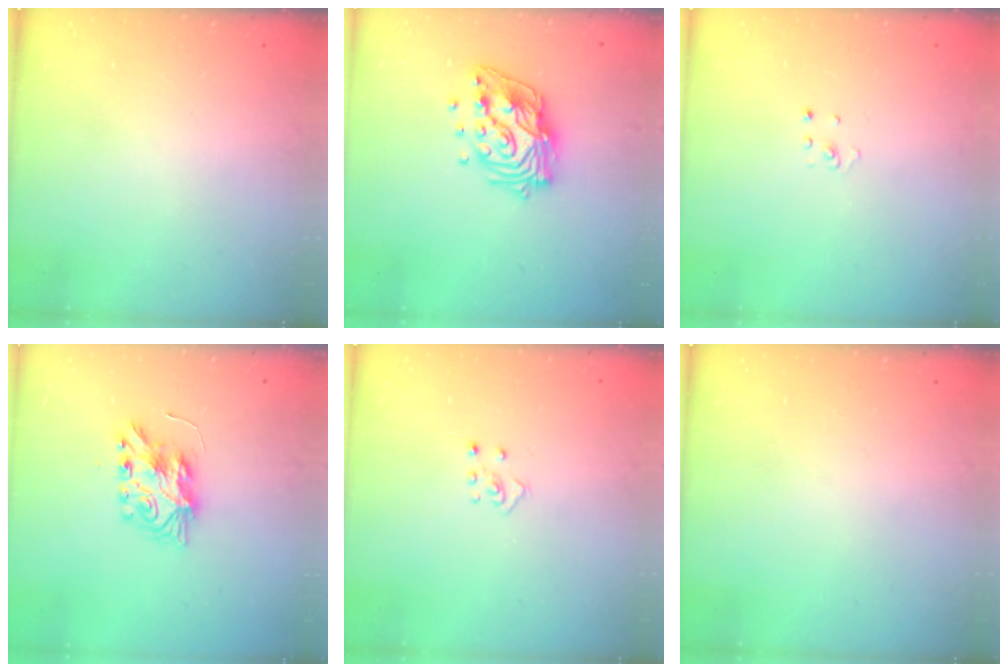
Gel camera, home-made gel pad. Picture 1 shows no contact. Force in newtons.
{"total": 15.9, "press": 15.8, "slide": 1.8}
{"total": 1.5, "press": 1.5, "slide": 0.1}
{"total": 8.4, "press": 8.4, "slide": 0.7}
{"total": 3.7, "press": 3.7, "slide": 0.3}
{"total": 0.0}